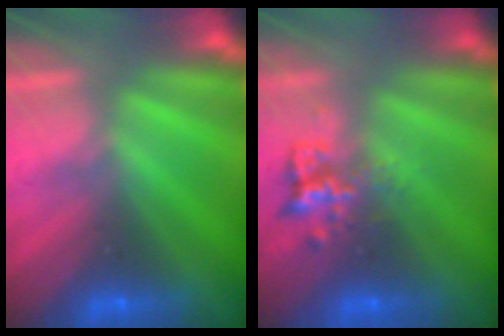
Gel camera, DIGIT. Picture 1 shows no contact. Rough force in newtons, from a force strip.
{"total": 2.3}